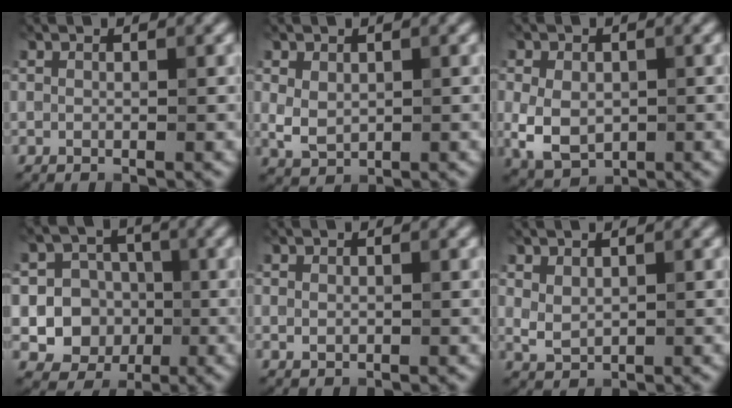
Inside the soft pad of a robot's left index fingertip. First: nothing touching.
{"total": 2.2, "force": [0.4, 1.6, 1.4], "torque": [-0.029, -0.002, 0.013]}
{"total": 4.9, "force": [-0.6, 3.6, 3.3], "torque": [-0.069, -0.009, -0.010]}
{"total": 8.2, "force": [-1.6, 7.7, 2.6], "torque": [-0.026, 0.002, -0.052]}
{"total": 0.7, "force": [0.1, 0.5, 0.4], "torque": [-0.006, -0.001, 0.002]}
{"total": 1.5, "force": [0.8, 1.0, 0.9], "torque": [-0.019, -0.004, 0.022]}